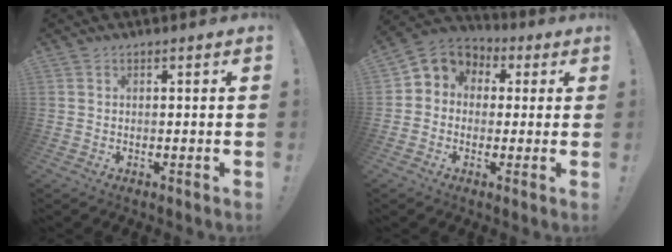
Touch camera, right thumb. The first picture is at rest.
{"total": 6.2, "force": [0.2, 5.8, 2.2], "torque": [-0.024, -0.001, 0.010]}